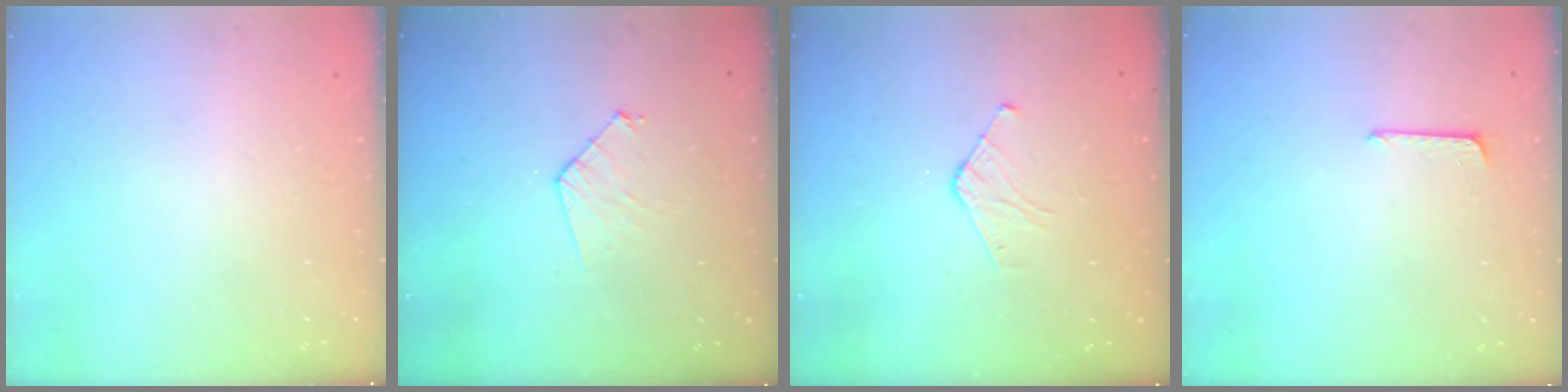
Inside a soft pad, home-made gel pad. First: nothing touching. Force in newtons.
{"total": 5.8, "press": 5.8, "slide": 0.5}
{"total": 3.7, "press": 3.7, "slide": 0.3}
{"total": 5.0, "press": 5.0, "slide": 0.4}